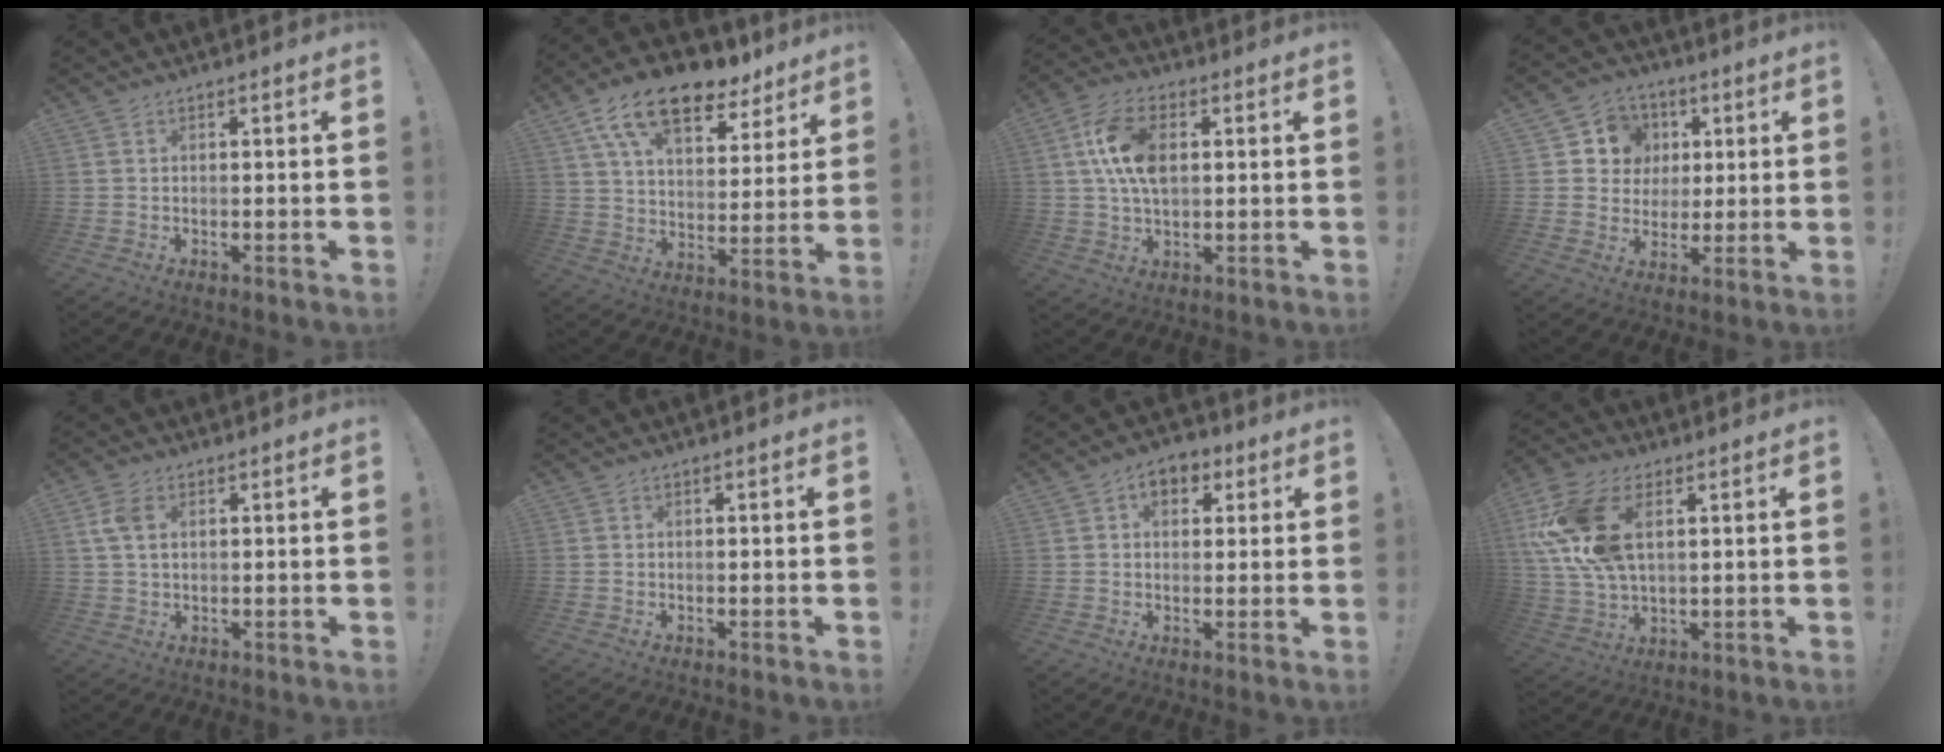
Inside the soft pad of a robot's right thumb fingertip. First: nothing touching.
{"total": 17.0, "force": [11.3, 8.1, 9.7], "torque": [-0.163, -0.068, 0.200]}
{"total": 12.2, "force": [2.2, 7.2, 9.6], "torque": [-0.191, 0.003, 0.040]}
{"total": 8.9, "force": [1.5, 8.6, 1.9], "torque": [-0.024, -0.005, 0.037]}
{"total": 11.4, "force": [3.9, 7.0, 8.2], "torque": [-0.167, -0.005, 0.073]}
{"total": 0.0}
{"total": 6.6, "force": [2.8, 4.6, 3.9], "torque": [-0.043, -0.004, 0.048]}
{"total": 18.1, "force": [5.4, 11.2, 13.2], "torque": [-0.265, -0.010, 0.100]}